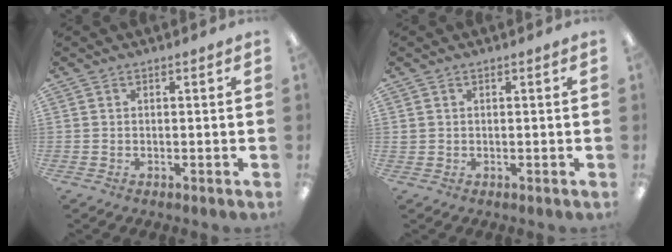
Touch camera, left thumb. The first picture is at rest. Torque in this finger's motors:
{"motor_torque": [-0.40, -0.07, 0.14, -0.20, 0.00]}